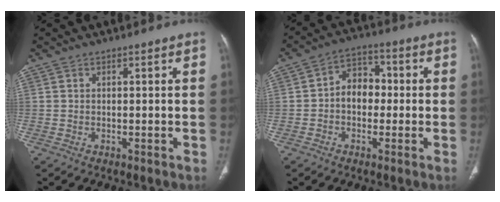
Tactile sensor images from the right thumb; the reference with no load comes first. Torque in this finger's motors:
{"motor_torque": [-0.45, -0.03, 0.09, 0.29, 0.03]}